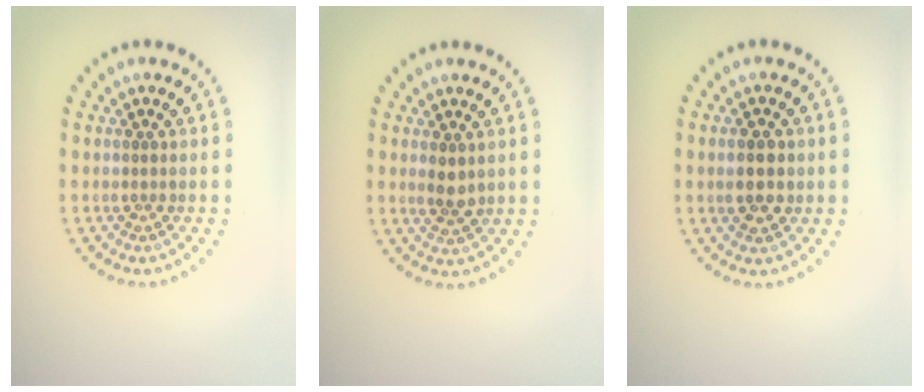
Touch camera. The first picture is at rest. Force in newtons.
{"total": 1.7, "press": 1.7, "slide": 0.4}
{"total": 2.6, "press": 2.6, "slide": 0.1}